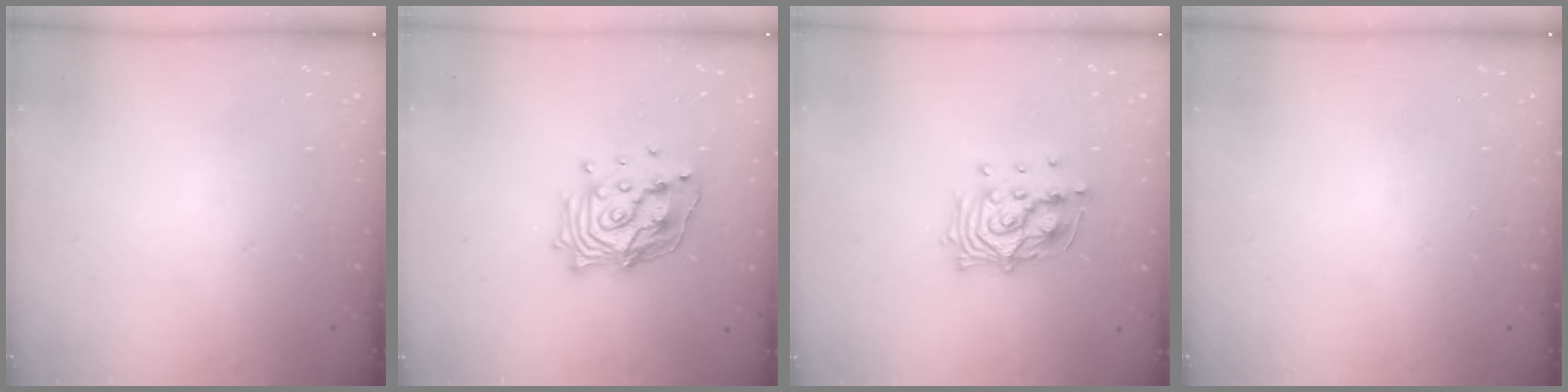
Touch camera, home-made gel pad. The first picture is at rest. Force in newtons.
{"total": 14.8, "press": 14.6, "slide": 2.2}
{"total": 12.7, "press": 12.7, "slide": 1.3}
{"total": 0.0}